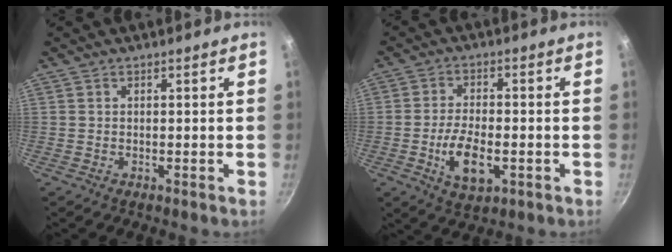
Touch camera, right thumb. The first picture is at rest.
{"total": 9.0, "force": [-2.5, 4.4, 7.4], "torque": [-0.130, 0.010, -0.041]}